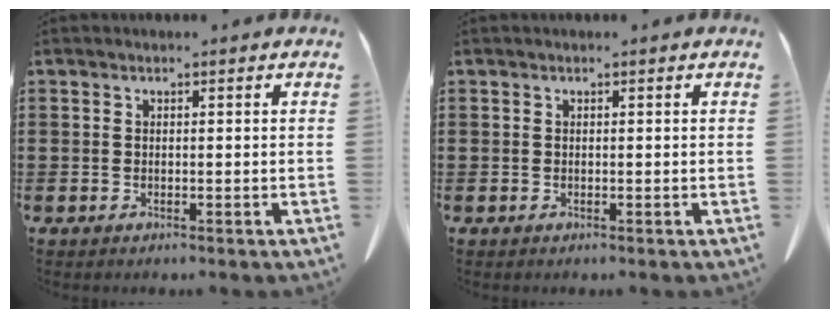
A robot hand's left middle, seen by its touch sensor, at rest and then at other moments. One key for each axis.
{"total": 0.0}